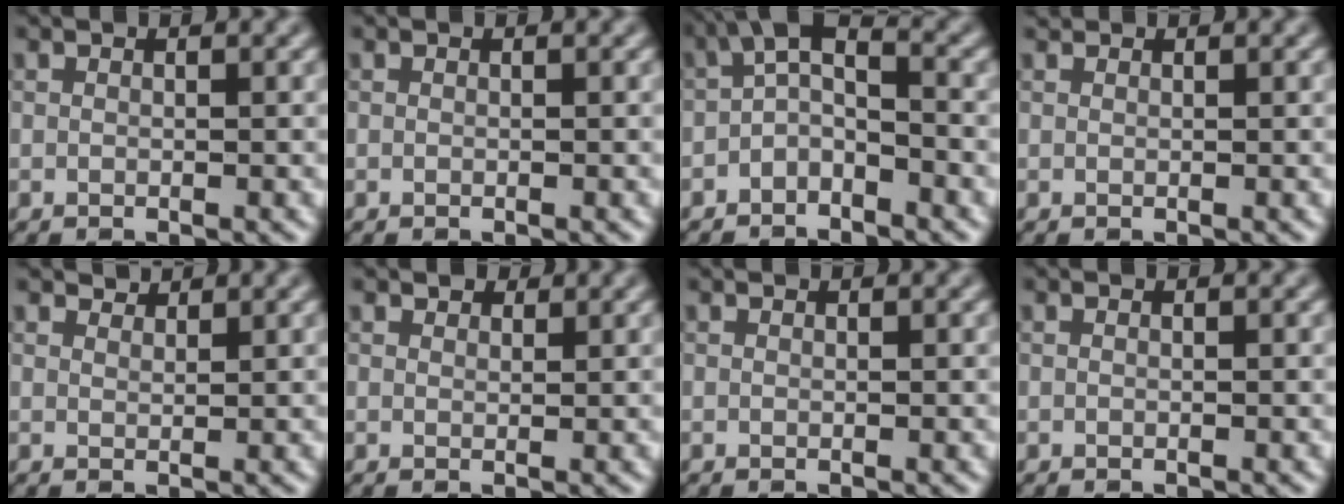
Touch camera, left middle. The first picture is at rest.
{"total": 0.0}
{"total": 2.9, "force": [-1.2, 1.3, 2.3], "torque": [-0.042, 0.012, -0.032]}
{"total": 0.6, "force": [0.5, 0.1, 0.1], "torque": [-0.003, 0.000, 0.008]}
{"total": 1.9, "force": [1.8, 0.4, 0.3], "torque": [-0.011, -0.001, 0.027]}
{"total": 1.3, "force": [1.1, 0.6, 0.3], "torque": [-0.006, -0.004, 0.012]}
{"total": 0.0}
{"total": 0.0}